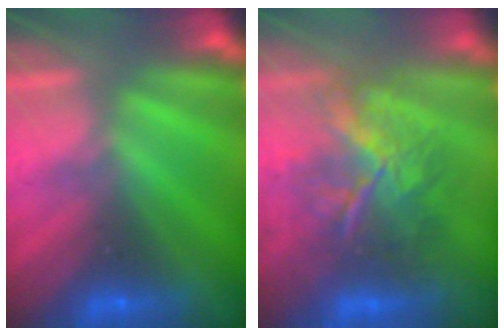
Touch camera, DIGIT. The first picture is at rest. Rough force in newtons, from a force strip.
{"total": 7.8}